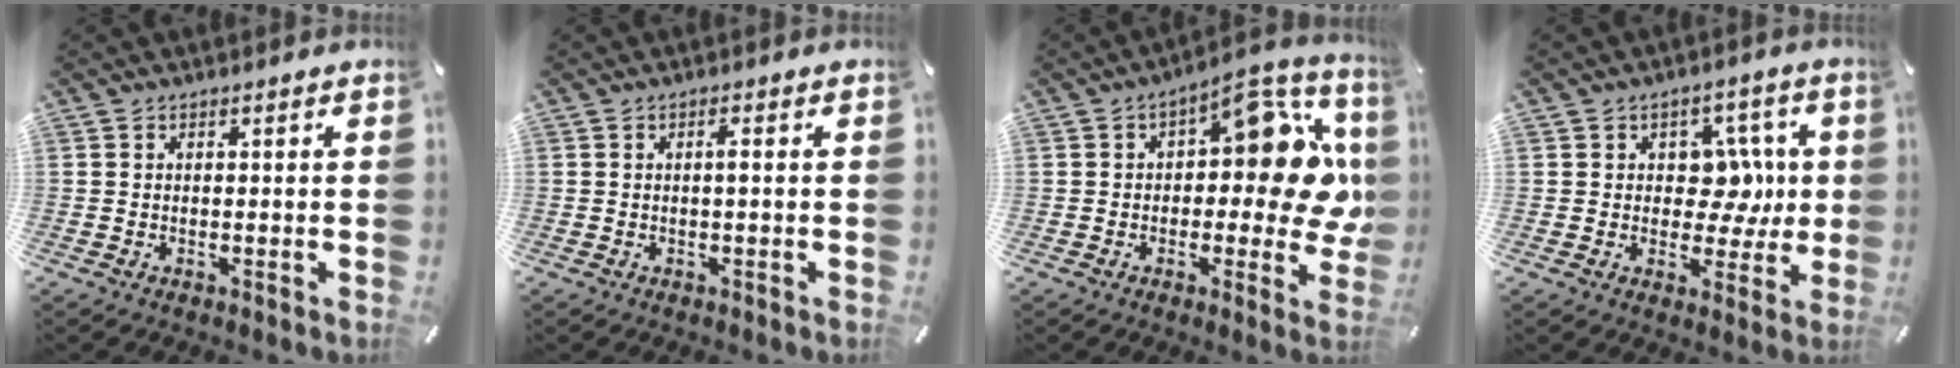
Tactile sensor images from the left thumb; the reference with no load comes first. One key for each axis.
{"total": 1.7, "fx": -0.1, "fy": 0.2, "fz": 1.6, "tx": -0.033, "ty": 0.001, "tz": -0.002}
{"total": 16.0, "fx": 3.2, "fy": 7.8, "fz": 13.6, "tx": -0.162, "ty": -0.026, "tz": 0.051}
{"total": 10.0, "fx": 1.0, "fy": 7.9, "fz": 6.1, "tx": -0.066, "ty": -0.004, "tz": 0.016}